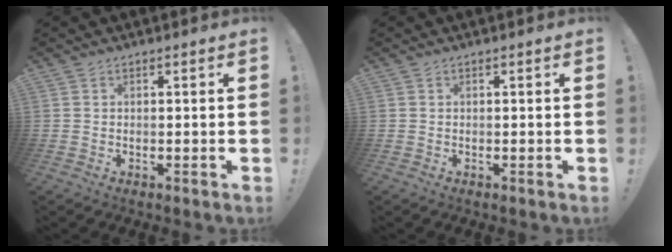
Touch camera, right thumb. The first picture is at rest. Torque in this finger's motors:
{"motor_torque": [0.00, 0.00, 0.00, 0.00, 0.00]}